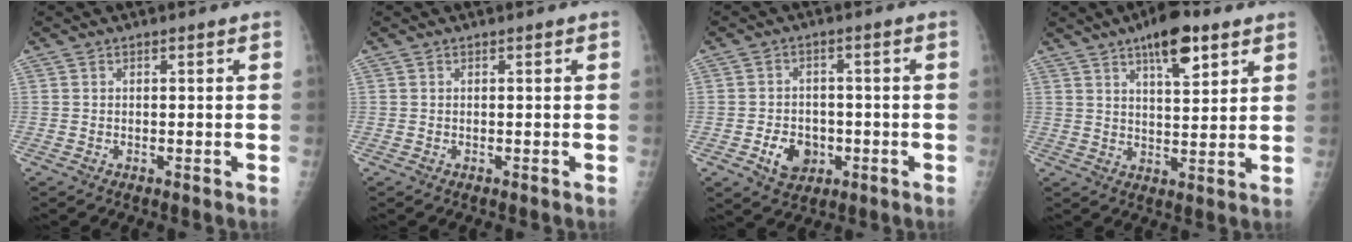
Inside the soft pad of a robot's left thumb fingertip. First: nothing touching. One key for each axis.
{"total": 0.0}
{"total": 6.6, "fx": -2.3, "fy": 5.2, "fz": 3.5, "tx": -0.034, "ty": 0.012, "tz": -0.033}
{"total": 10.2, "fx": 5.9, "fy": 3.6, "fz": 7.4, "tx": -0.096, "ty": -0.027, "tz": 0.090}